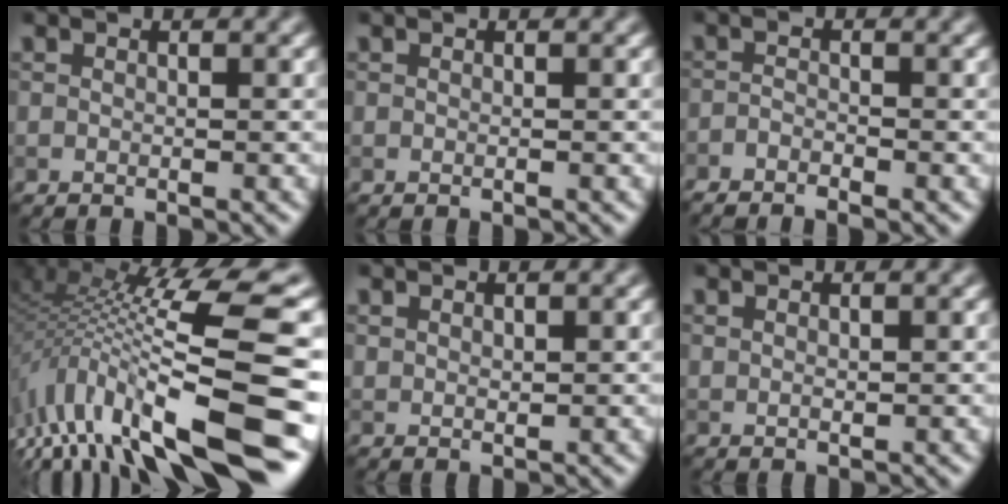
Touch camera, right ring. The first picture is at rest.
{"total": 0.0}
{"total": 2.0, "force": [-1.7, 0.2, 1.1], "torque": [-0.032, -0.002, -0.040]}
{"total": 14.5, "force": [-4.9, 2.9, 13.4], "torque": [-0.227, 0.012, -0.078]}
{"total": 0.9, "force": [0.7, 0.5, 0.3], "torque": [-0.009, -0.002, 0.016]}
{"total": 0.6, "force": [0.4, 0.3, 0.4], "torque": [-0.009, 0.001, 0.008]}